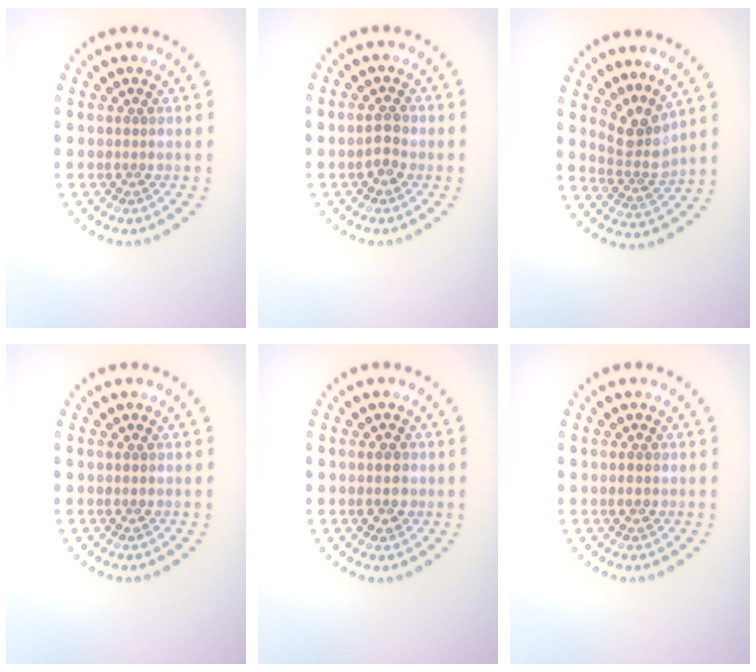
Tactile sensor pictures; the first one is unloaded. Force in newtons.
{"total": 1.9, "press": 1.9, "slide": 0.1}
{"total": 3.2, "press": 2.2, "slide": 2.3}
{"total": 0.5, "press": 0.5, "slide": 0.1}
{"total": 2.2, "press": 2.2, "slide": 0.1}
{"total": 1.3, "press": 1.3, "slide": 0.0}